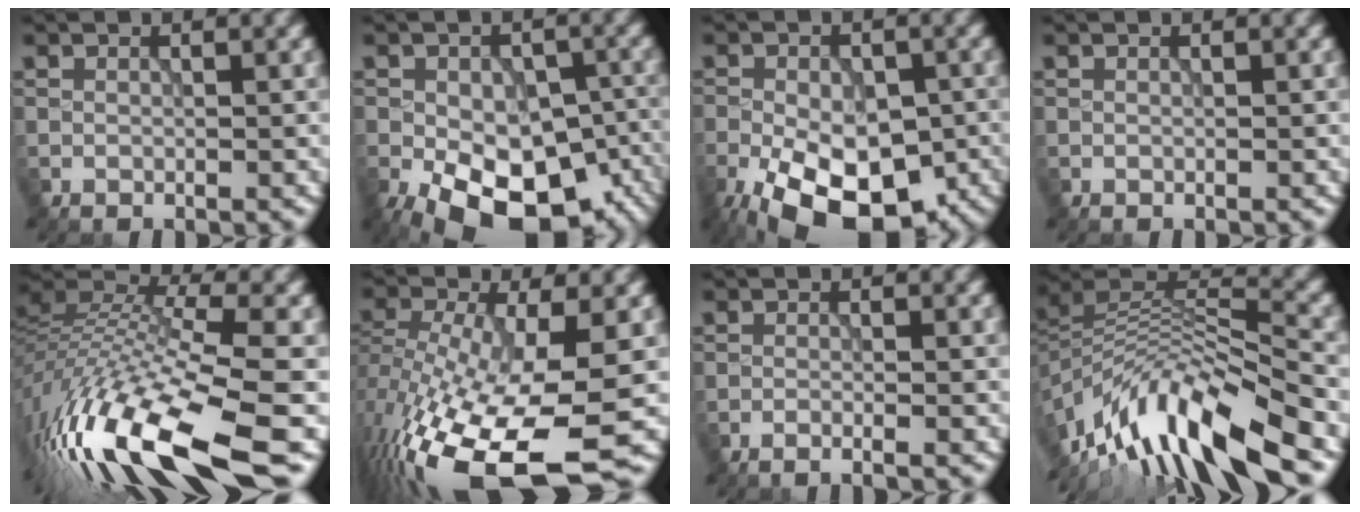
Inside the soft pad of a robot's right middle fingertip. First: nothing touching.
{"total": 15.5, "force": [-7.3, 8.6, 10.7], "torque": [-0.158, -0.043, -0.096]}
{"total": 14.0, "force": [-7.1, 7.3, 9.6], "torque": [-0.151, -0.035, -0.108]}
{"total": 0.0}
{"total": 15.9, "force": [-7.2, 4.3, 13.5], "torque": [-0.283, 0.014, -0.133]}
{"total": 15.5, "force": [-6.1, 5.6, 13.2], "torque": [-0.271, -0.025, -0.094]}
{"total": 1.4, "force": [-0.8, 0.3, 1.2], "torque": [-0.009, -0.004, -0.024]}
{"total": 12.5, "force": [-7.6, 4.1, 9.0], "torque": [-0.173, 0.017, -0.137]}